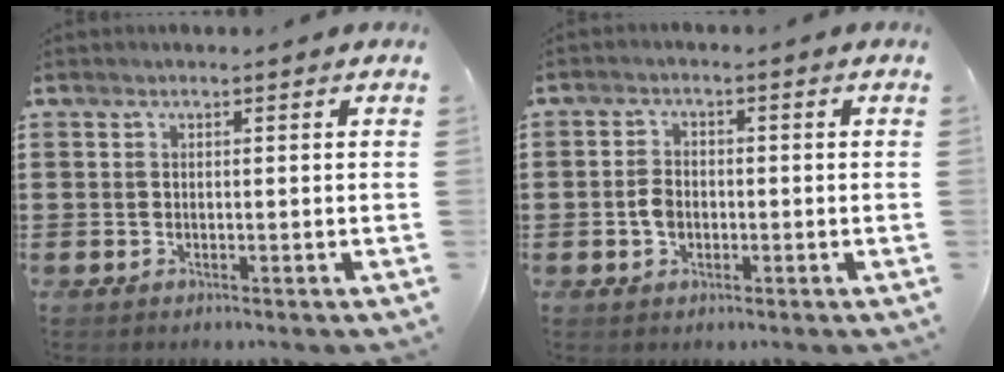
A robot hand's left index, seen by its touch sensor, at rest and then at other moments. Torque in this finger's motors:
{"motor_torque": [0.76, 0.61, 0.35, 0.02]}